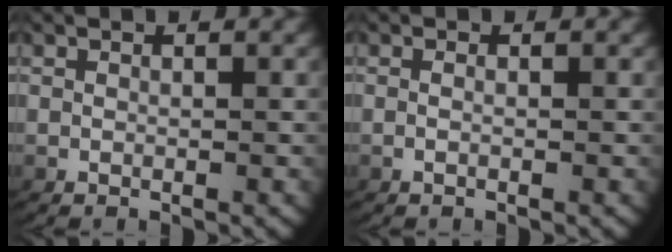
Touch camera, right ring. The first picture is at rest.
{"total": 0.6, "force": [-0.3, 0.1, 0.6], "torque": [-0.014, -0.001, -0.007]}